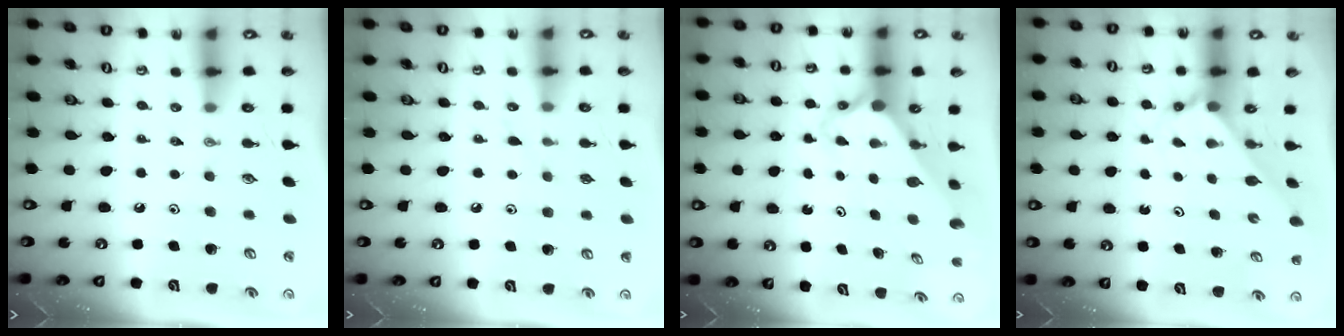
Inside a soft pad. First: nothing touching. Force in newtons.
{"total": 5.4, "press": 5.4, "slide": 0.5}
{"total": 3.2, "press": 3.2, "slide": 0.3}
{"total": 2.7, "press": 2.7, "slide": 0.2}